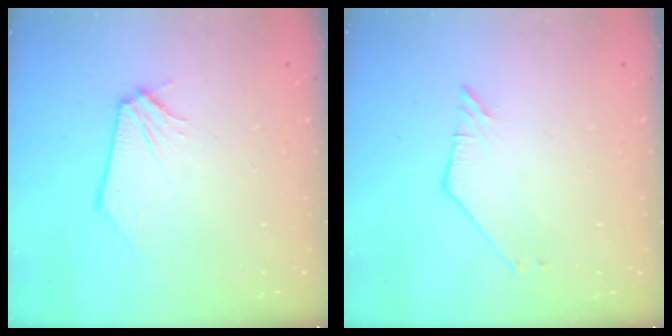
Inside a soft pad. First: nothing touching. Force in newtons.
{"total": 2.1, "press": 2.1, "slide": 0.1}